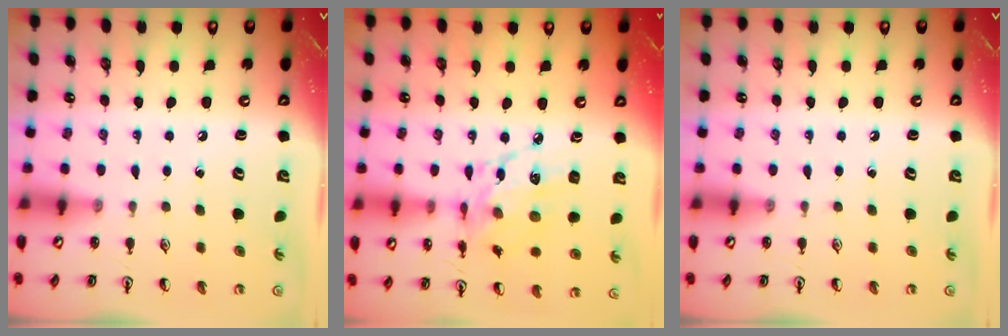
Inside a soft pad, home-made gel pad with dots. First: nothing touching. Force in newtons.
{"total": 12.9, "press": 12.8, "slide": 0.8}
{"total": 0.0}